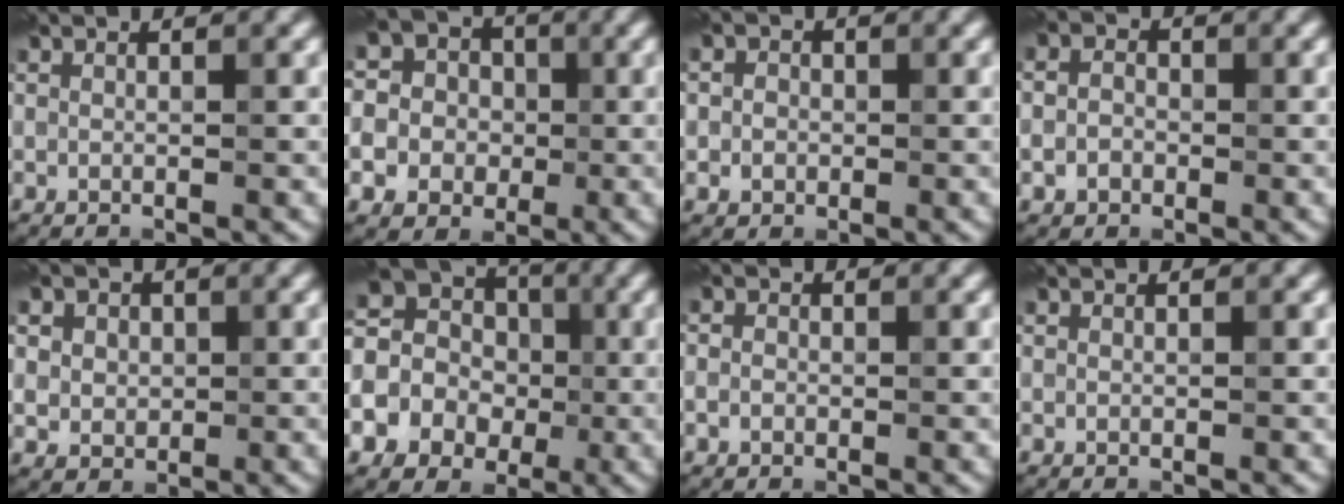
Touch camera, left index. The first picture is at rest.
{"total": 10.5, "force": [-1.8, 9.8, 3.2], "torque": [-0.096, -0.001, -0.053]}
{"total": 2.2, "force": [0.3, 2.1, 0.8], "torque": [0.008, 0.003, -0.013]}
{"total": 2.2, "force": [-0.5, 1.9, 1.1], "torque": [-0.005, -0.001, -0.019]}
{"total": 5.7, "force": [1.9, 4.6, 2.8], "torque": [-0.055, 0.021, 0.011]}
{"total": 14.8, "force": [-0.5, 13.7, 5.6], "torque": [-0.145, 0.006, -0.052]}
{"total": 1.2, "force": [-0.3, 1.1, 0.5], "torque": [0.000, -0.004, -0.012]}
{"total": 0.0}